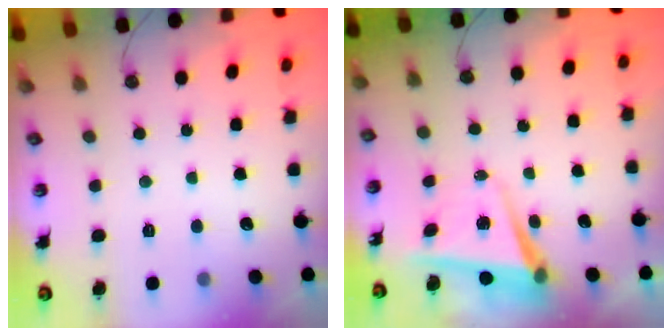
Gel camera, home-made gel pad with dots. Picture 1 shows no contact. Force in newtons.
{"total": 5.6, "press": 5.3, "slide": 1.8}